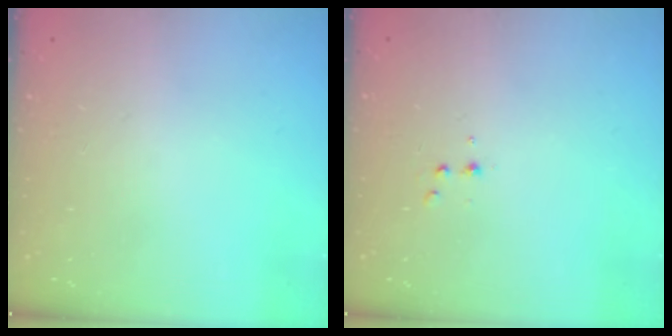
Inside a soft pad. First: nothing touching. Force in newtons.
{"total": 3.2, "press": 3.1, "slide": 1.0}